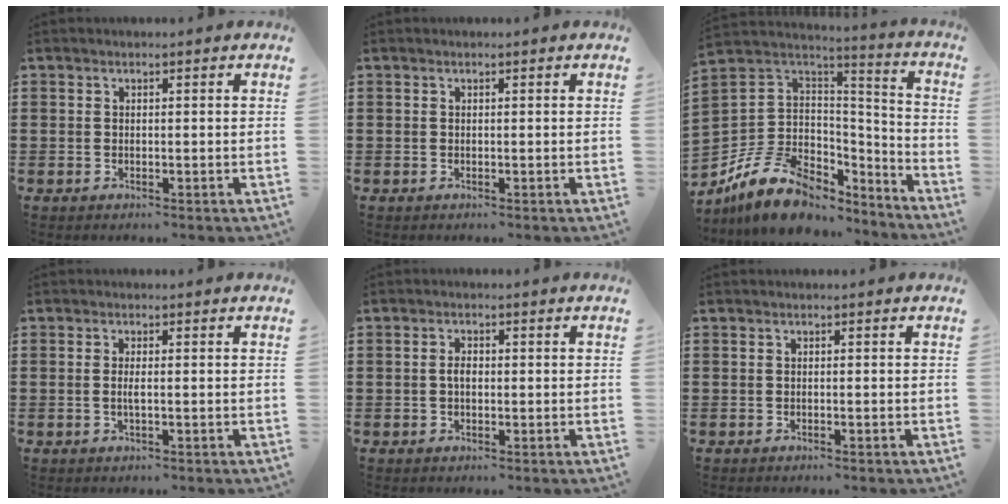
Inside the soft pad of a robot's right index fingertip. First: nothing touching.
{"total": 0.0}
{"total": 13.2, "force": [-6.5, 9.4, 6.4], "torque": [-0.160, 0.025, -0.115]}
{"total": 1.7, "force": [-0.2, 0.3, 1.6], "torque": [-0.039, -0.003, -0.007]}
{"total": 1.8, "force": [-0.1, 1.0, 1.6], "torque": [-0.030, 0.004, -0.004]}
{"total": 0.0}